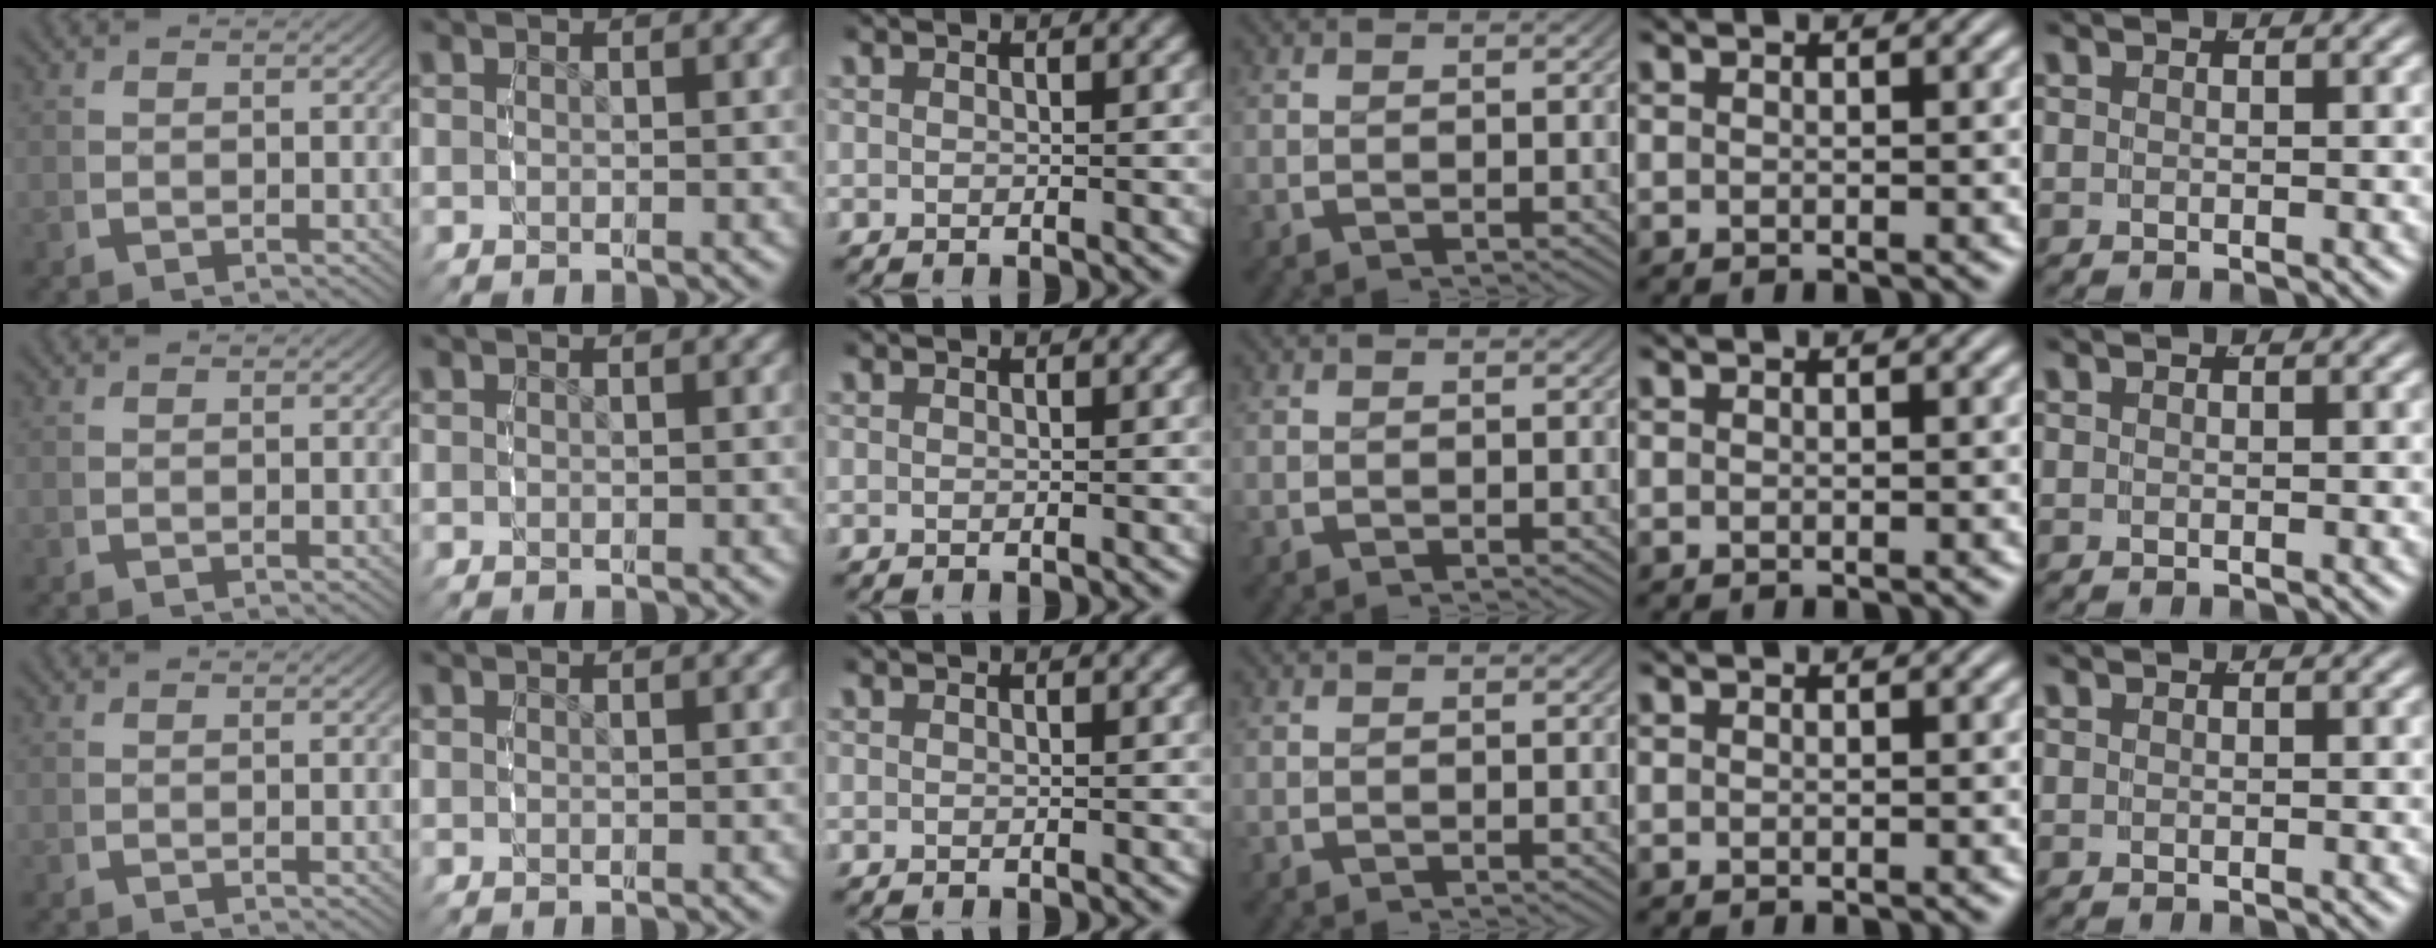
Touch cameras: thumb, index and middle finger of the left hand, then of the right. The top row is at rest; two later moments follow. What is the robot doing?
{"motion": "grasp_and_lifting", "object": "ethernet cable"}